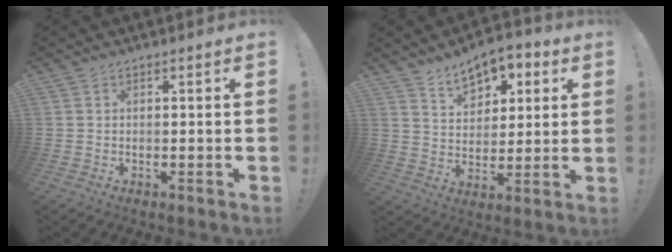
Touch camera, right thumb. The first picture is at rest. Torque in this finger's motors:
{"motor_torque": [-0.01, 0.12, 0.69, 0.58, 0.28]}